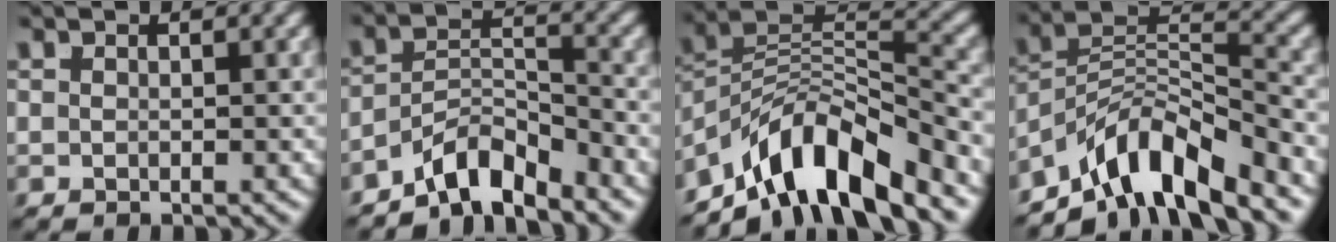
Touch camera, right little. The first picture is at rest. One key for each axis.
{"total": 6.9, "fx": -5.0, "fy": 3.2, "fz": 3.5, "tx": -0.044, "ty": -0.023, "tz": -0.077}
{"total": 11.6, "fx": -4.5, "fy": 7.2, "fz": 7.9, "tx": -0.120, "ty": -0.027, "tz": -0.065}
{"total": 10.6, "fx": -5.0, "fy": 6.6, "fz": 6.7, "tx": -0.104, "ty": -0.026, "tz": -0.076}